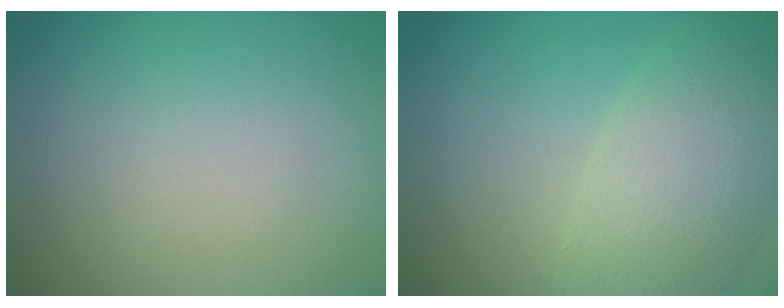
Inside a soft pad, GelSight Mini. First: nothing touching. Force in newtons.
{"total": 7.0, "press": 7.0, "slide": 0.5}